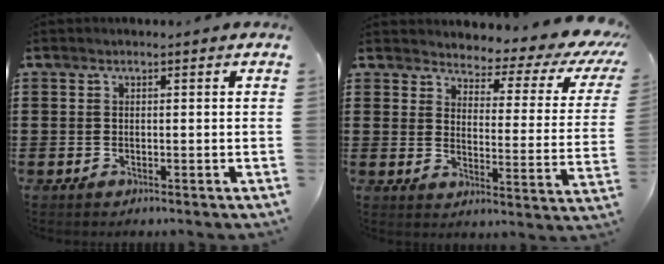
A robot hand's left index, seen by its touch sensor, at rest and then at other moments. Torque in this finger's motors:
{"motor_torque": [2.14, 0.00, 0.60, 0.04]}